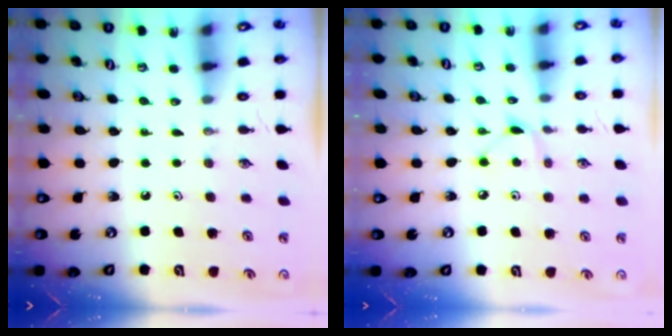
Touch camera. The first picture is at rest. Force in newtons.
{"total": 4.6, "press": 4.5, "slide": 0.6}